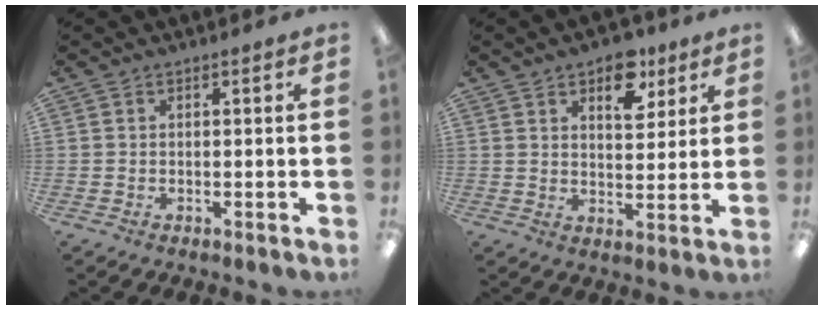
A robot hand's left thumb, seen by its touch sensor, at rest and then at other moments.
{"total": 9.7, "force": [5.9, 5.4, 5.5], "torque": [-0.050, -0.029, 0.095]}